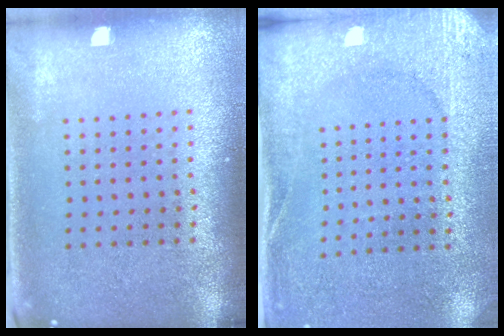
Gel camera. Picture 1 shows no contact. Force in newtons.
{"total": 2.6, "press": 2.4, "slide": 1.0}